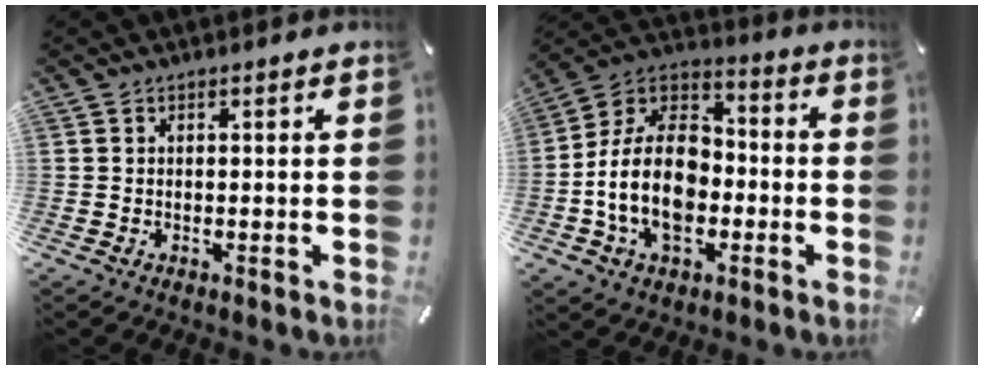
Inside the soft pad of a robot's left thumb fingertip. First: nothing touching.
{"total": 17.3, "force": [-4.6, 12.0, 11.6], "torque": [-0.254, 0.020, -0.090]}